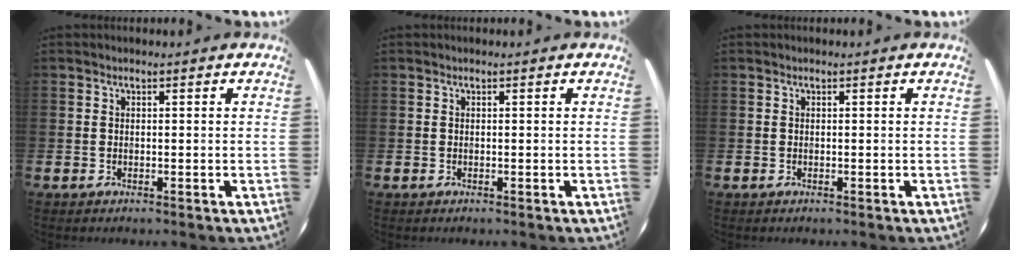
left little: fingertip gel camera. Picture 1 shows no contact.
{"total": 0.0}
{"total": 0.0}